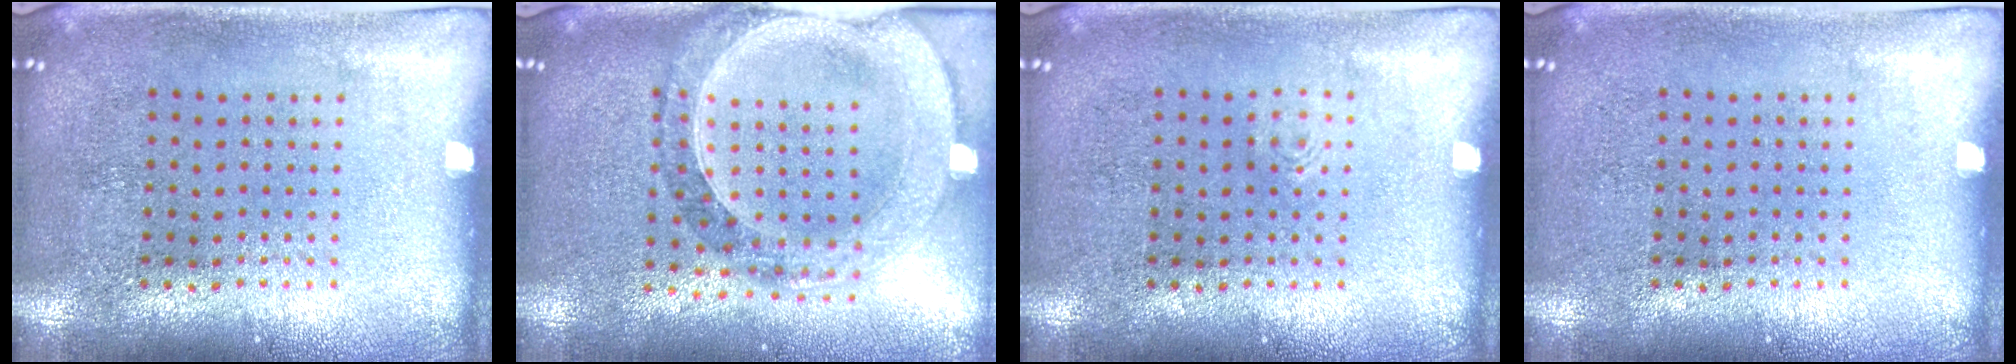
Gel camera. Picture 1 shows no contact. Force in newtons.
{"total": 1.5, "press": 1.5, "slide": 0.3}
{"total": 0.6, "press": 0.6, "slide": 0.1}
{"total": 0.0}